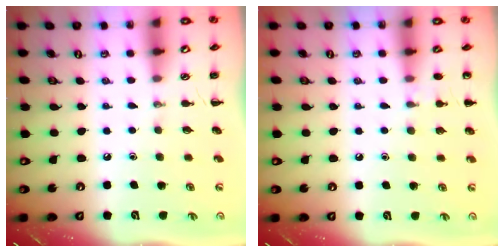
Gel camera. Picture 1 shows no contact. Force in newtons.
{"total": 5.3, "press": 5.0, "slide": 1.8}